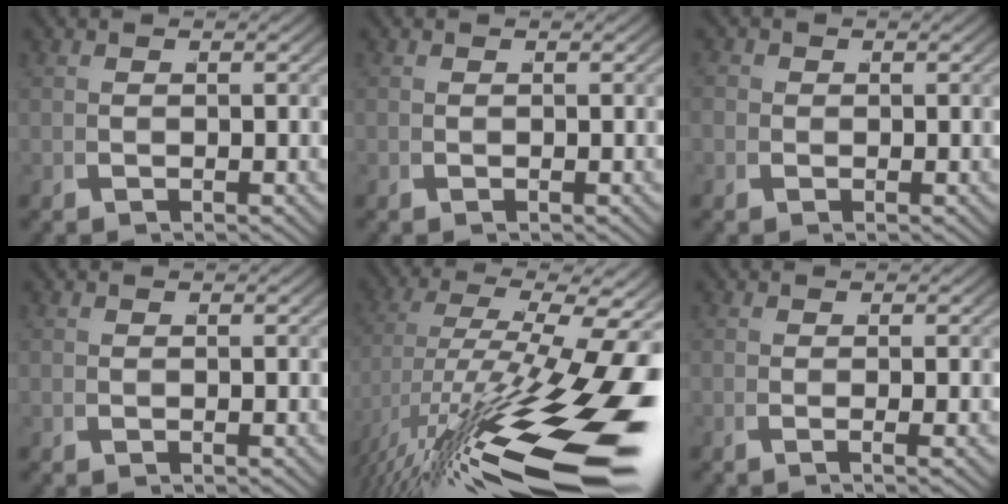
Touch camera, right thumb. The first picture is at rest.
{"total": 0.0}
{"total": 2.0, "force": [0.2, 1.8, 0.8], "torque": [-0.015, 0.004, -0.002]}
{"total": 0.0}
{"total": 14.8, "force": [-3.4, 5.8, 13.2], "torque": [-0.228, -0.042, -0.014]}
{"total": 0.7, "force": [-0.2, -0.5, 0.5], "torque": [-0.003, 0.003, -0.008]}